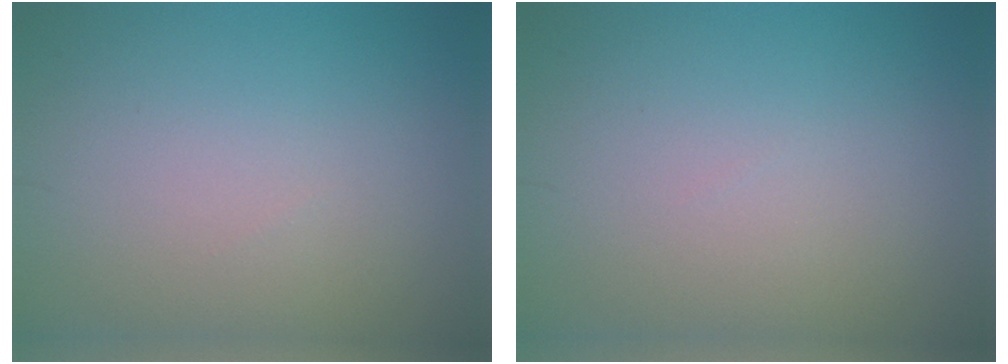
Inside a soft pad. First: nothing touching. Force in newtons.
{"total": 0.0}